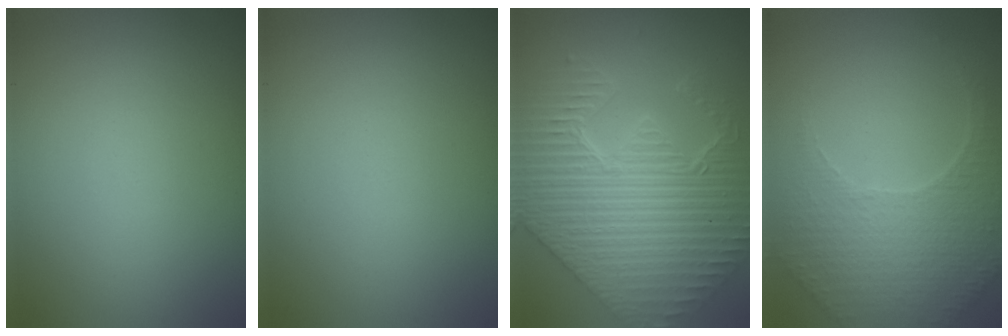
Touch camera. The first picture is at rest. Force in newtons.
{"total": 0.0}
{"total": 7.7, "press": 6.3, "slide": 4.6}
{"total": 5.2, "press": 3.6, "slide": 3.7}